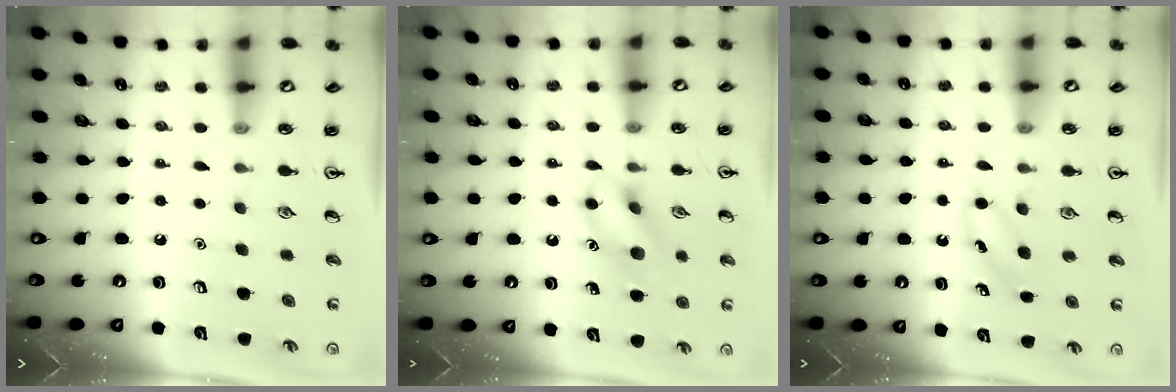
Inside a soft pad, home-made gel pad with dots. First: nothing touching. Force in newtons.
{"total": 10.7, "press": 10.7, "slide": 1.0}
{"total": 3.7, "press": 3.4, "slide": 1.5}